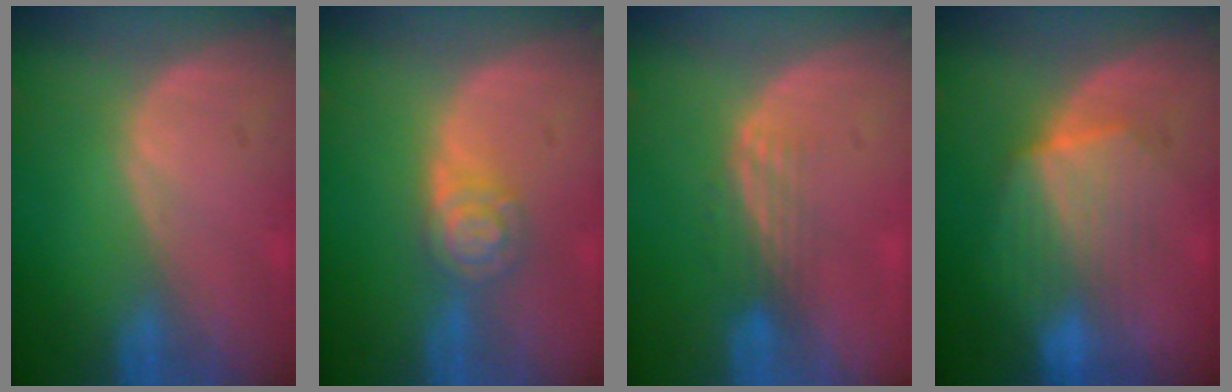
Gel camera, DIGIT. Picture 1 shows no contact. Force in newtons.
{"total": 4.8, "press": 4.8, "slide": 0.2}
{"total": 3.4, "press": 2.9, "slide": 1.8}
{"total": 7.0, "press": 6.9, "slide": 1.3}